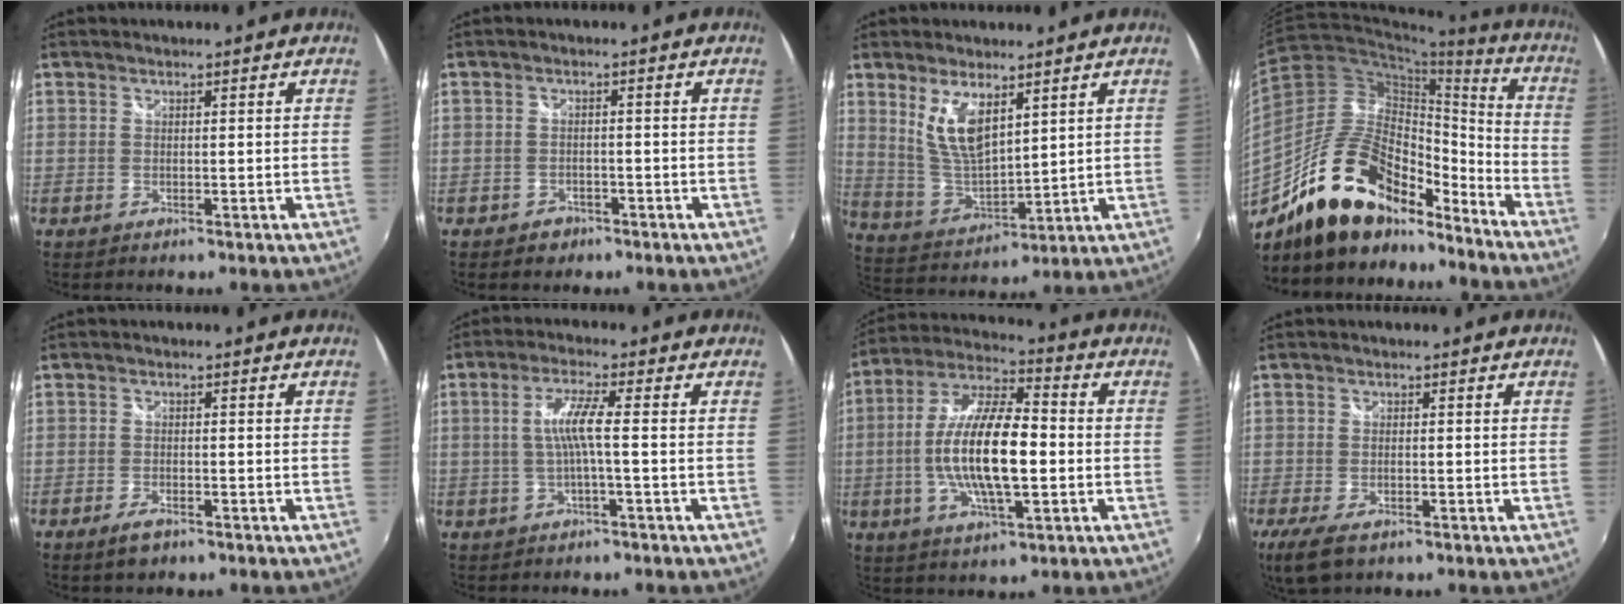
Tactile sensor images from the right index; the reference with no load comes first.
{"total": 3.2, "force": [-2.1, 2.3, 0.7], "torque": [-0.022, 0.004, -0.029]}
{"total": 9.6, "force": [4.8, 3.8, 7.4], "torque": [-0.142, -0.009, 0.106]}
{"total": 21.6, "force": [-16.2, 9.6, 10.5], "torque": [-0.192, 0.028, -0.270]}
{"total": 3.2, "force": [-2.2, 1.3, 1.9], "torque": [-0.045, -0.003, -0.042]}
{"total": 4.9, "force": [-0.8, -0.4, 4.9], "torque": [-0.102, 0.003, -0.011]}
{"total": 16.4, "force": [-2.1, 5.2, 15.4], "torque": [-0.299, 0.000, -0.040]}
{"total": 6.0, "force": [-3.7, 2.6, 4.0], "torque": [-0.093, -0.023, -0.066]}